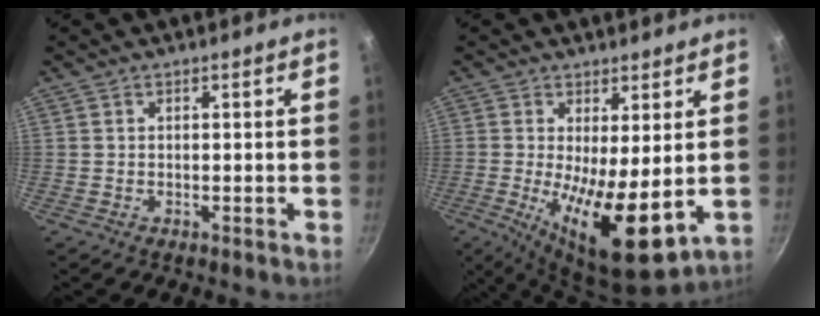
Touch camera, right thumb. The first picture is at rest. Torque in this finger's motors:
{"motor_torque": [-0.08, 1.59, 1.93, -0.63, 0.15]}